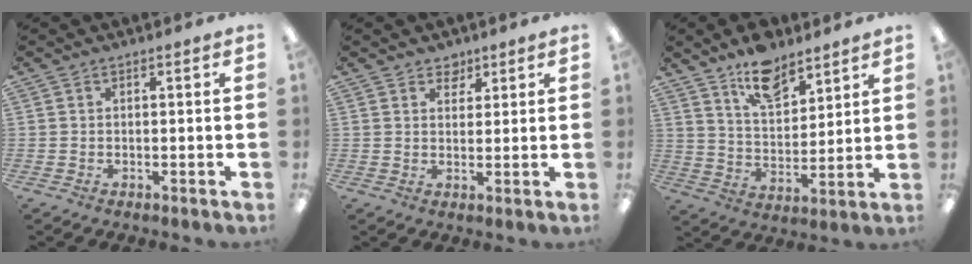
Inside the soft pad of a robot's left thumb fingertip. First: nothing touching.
{"total": 3.4, "force": [2.7, 2.1, 0.4], "torque": [0.008, -0.014, 0.046]}
{"total": 11.0, "force": [8.6, 5.0, 4.7], "torque": [-0.071, -0.049, 0.155]}